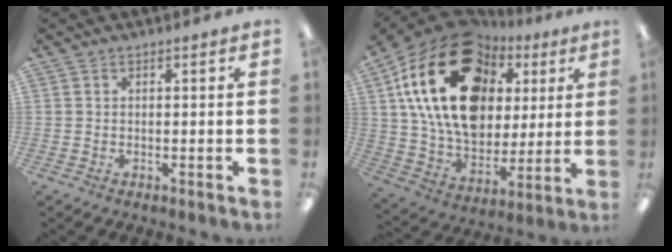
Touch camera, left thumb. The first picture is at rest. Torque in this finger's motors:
{"motor_torque": [2.46, 2.55, 1.47, -1.30, 0.29]}